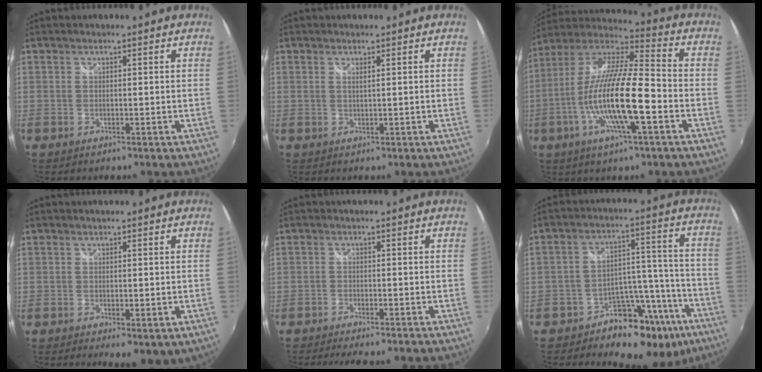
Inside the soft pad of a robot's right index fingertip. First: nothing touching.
{"total": 0.7, "force": [0.5, -0.2, 0.5], "torque": [-0.009, -0.001, 0.008]}
{"total": 18.3, "force": [-5.6, 3.2, 17.2], "torque": [-0.320, -0.018, -0.110]}
{"total": 5.1, "force": [-2.5, 1.8, 4.1], "torque": [-0.066, -0.024, -0.029]}
{"total": 9.4, "force": [-8.2, 1.5, 4.3], "torque": [-0.097, -0.017, -0.120]}
{"total": 15.9, "force": [-11.7, 8.8, 6.2], "torque": [-0.073, 0.052, -0.154]}